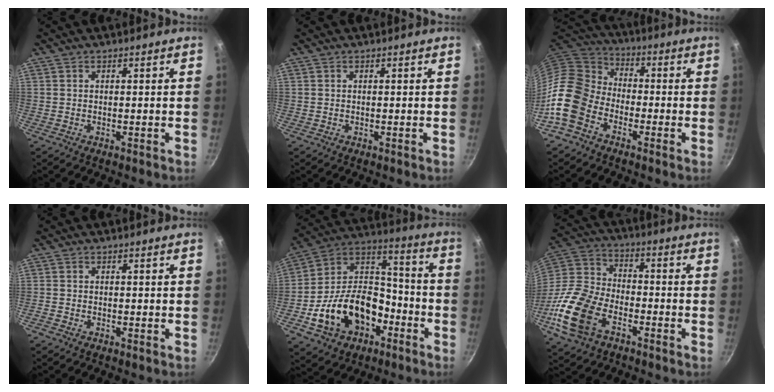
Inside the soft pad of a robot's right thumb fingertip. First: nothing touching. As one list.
[{"total": 0.0}, {"total": 13.7, "force": [-6.2, 9.7, 7.5], "torque": [-0.122, 0.055, -0.146]}, {"total": 0.6, "force": [-0.5, 0.3, 0.1], "torque": [-0.012, 0.006, -0.014]}, {"total": 21.3, "force": [-8.1, 14.6, 13.2], "torque": [-0.207, 0.079, -0.133]}, {"total": 18.4, "force": [-8.3, 11.1, 12.1], "torque": [-0.248, 0.039, -0.176]}]